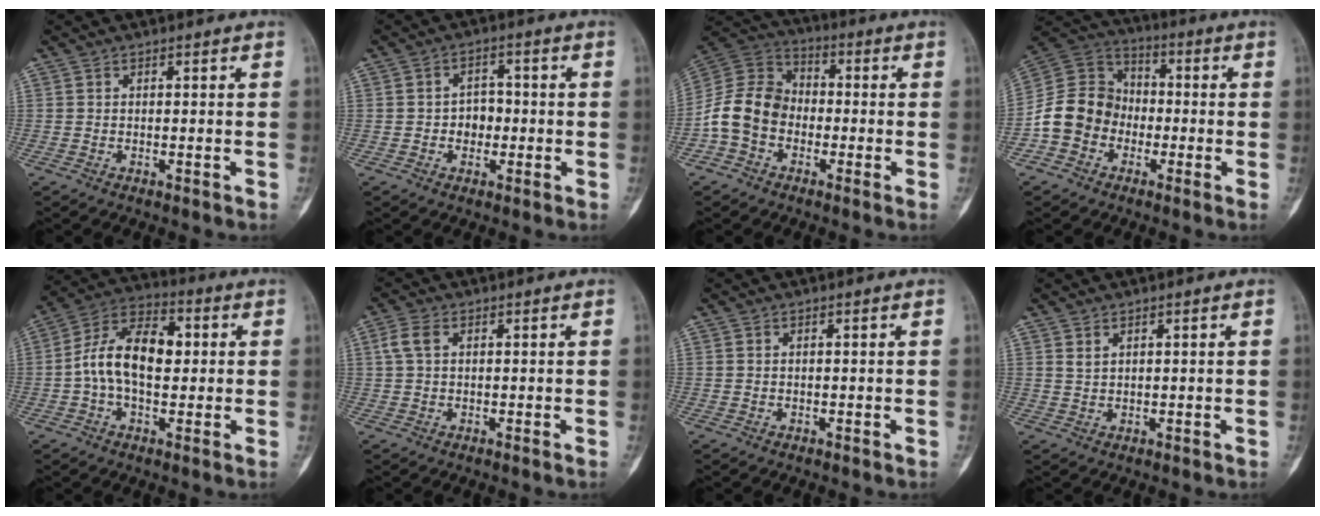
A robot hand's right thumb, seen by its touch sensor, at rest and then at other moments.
{"total": 4.4, "force": [-0.7, 3.7, 2.3], "torque": [-0.013, 0.015, -0.016]}
{"total": 11.6, "force": [-3.3, 9.1, 6.3], "torque": [-0.114, 0.043, -0.077]}
{"total": 11.8, "force": [-3.8, 10.0, 4.8], "torque": [-0.069, 0.052, -0.082]}
{"total": 13.4, "force": [0.6, 8.0, 10.7], "torque": [-0.177, 0.034, 0.000]}
{"total": 3.2, "force": [0.7, 1.9, 2.4], "torque": [-0.060, 0.008, 0.012]}
{"total": 0.0}
{"total": 1.5, "force": [0.9, 1.0, 0.8], "torque": [-0.010, -0.004, 0.021]}